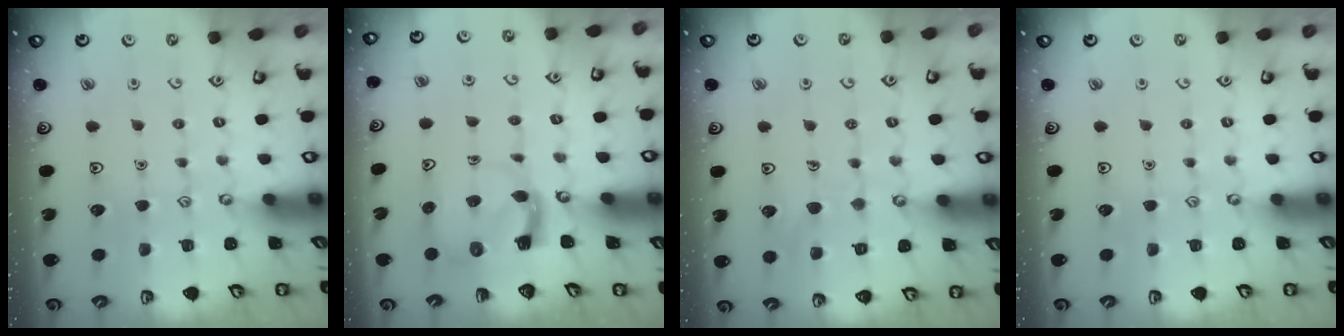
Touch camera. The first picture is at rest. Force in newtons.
{"total": 3.7, "press": 3.7, "slide": 0.6}
{"total": 6.7, "press": 6.7, "slide": 0.4}
{"total": 0.0}